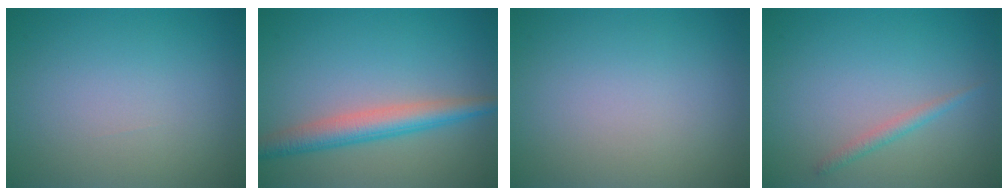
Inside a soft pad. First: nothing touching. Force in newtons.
{"total": 4.0, "press": 4.0, "slide": 0.1}
{"total": 0.0}
{"total": 1.2, "press": 1.1, "slide": 0.0}